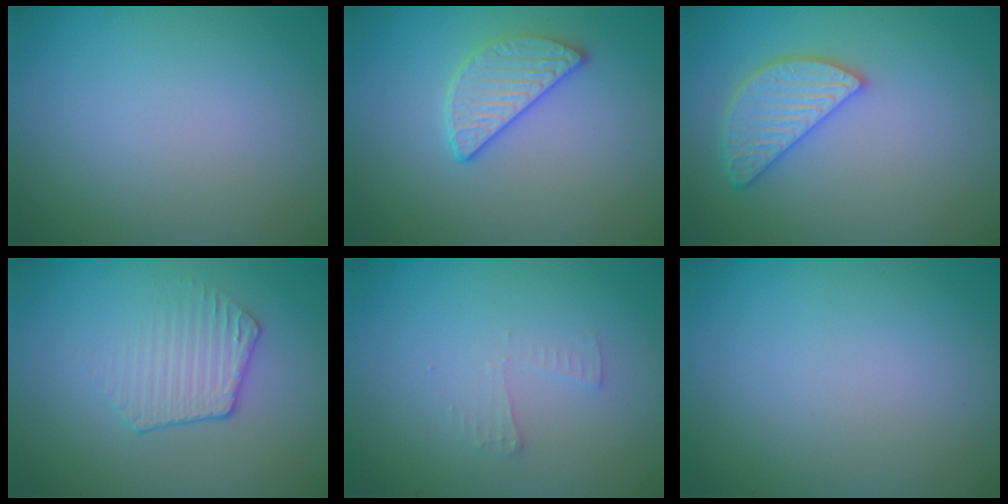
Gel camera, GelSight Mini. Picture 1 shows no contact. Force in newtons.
{"total": 2.9, "press": 2.6, "slide": 1.3}
{"total": 3.9, "press": 3.7, "slide": 1.4}
{"total": 2.1, "press": 1.5, "slide": 1.4}
{"total": 1.0, "press": 1.0, "slide": 0.0}
{"total": 0.0}